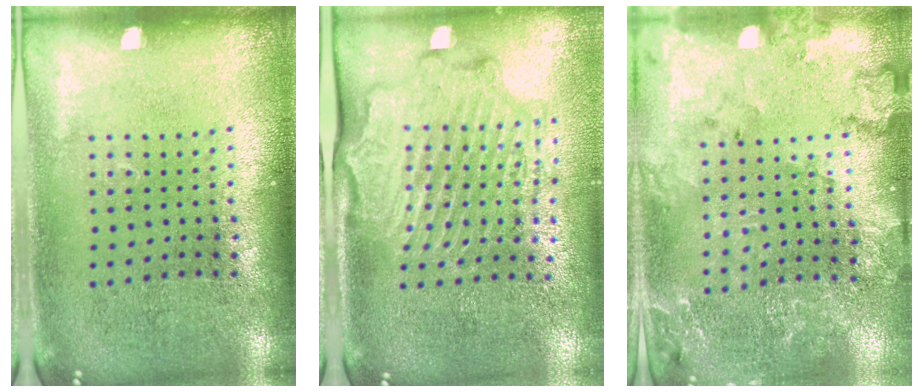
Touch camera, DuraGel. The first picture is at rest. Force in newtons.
{"total": 2.2, "press": 2.2, "slide": 0.2}
{"total": 1.9, "press": 1.9, "slide": 0.2}